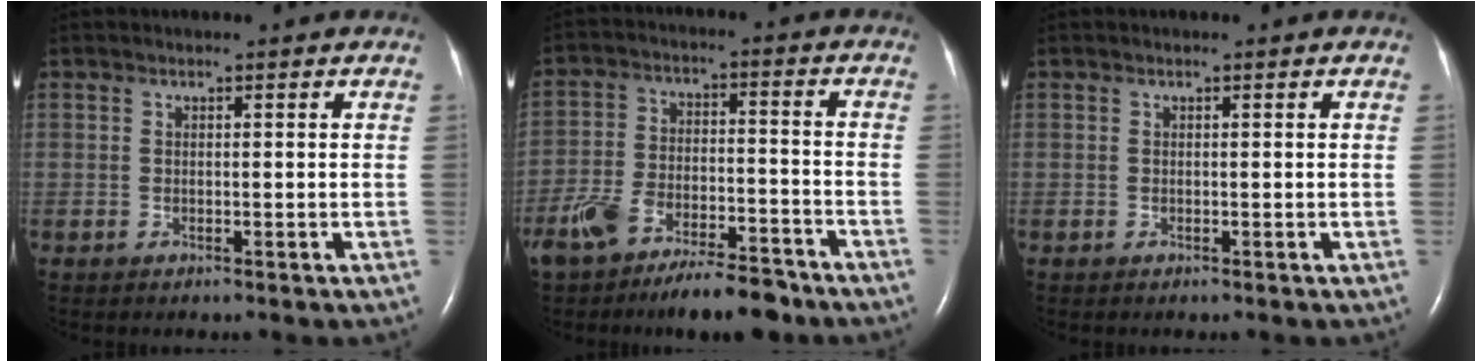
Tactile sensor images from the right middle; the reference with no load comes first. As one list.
[{"total": 13.0, "force": [-10.0, 3.9, 7.2], "torque": [-0.130, 0.006, -0.172]}, {"total": 0.0}]